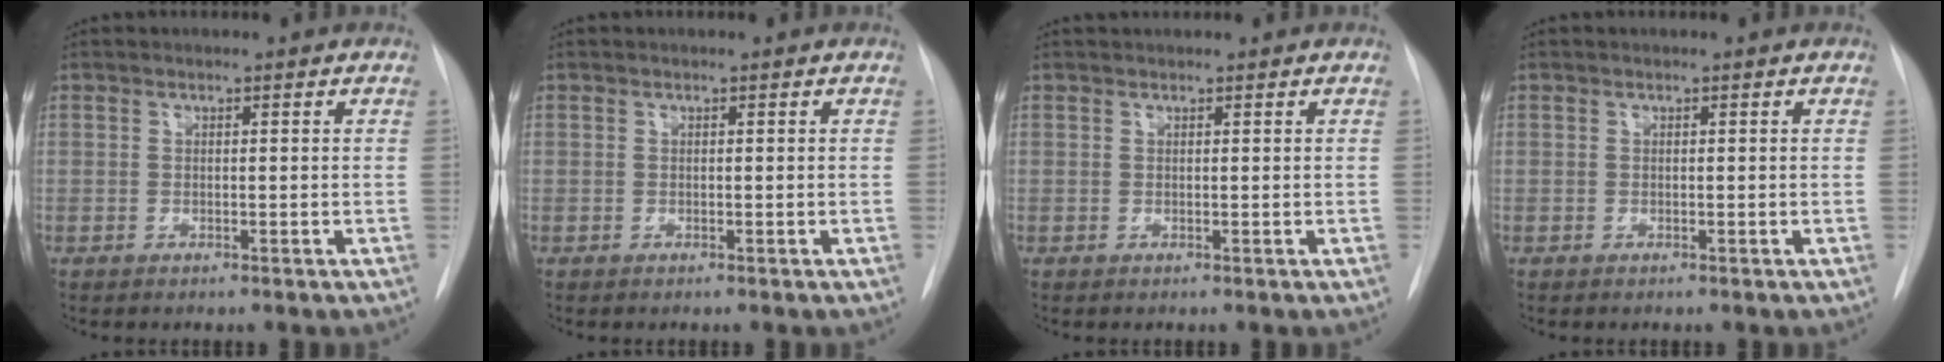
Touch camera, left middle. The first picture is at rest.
{"total": 0.0}
{"total": 1.3, "force": [1.2, 0.1, 0.3], "torque": [-0.008, 0.023, 0.024]}
{"total": 0.0}